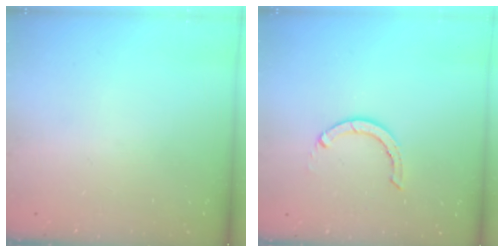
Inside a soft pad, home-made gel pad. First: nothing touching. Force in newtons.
{"total": 2.9, "press": 2.9, "slide": 0.1}